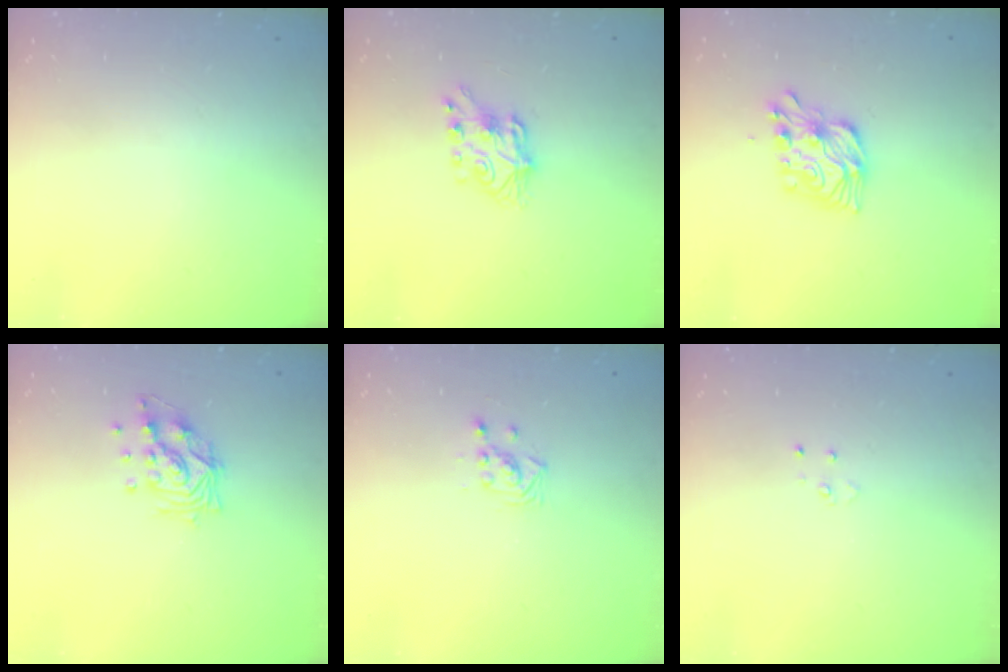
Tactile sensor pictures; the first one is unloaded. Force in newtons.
{"total": 6.9, "press": 6.9, "slide": 0.3}
{"total": 11.6, "press": 11.6, "slide": 0.3}
{"total": 11.5, "press": 11.4, "slide": 1.5}
{"total": 3.7, "press": 3.7, "slide": 0.1}
{"total": 3.0, "press": 3.0, "slide": 0.4}